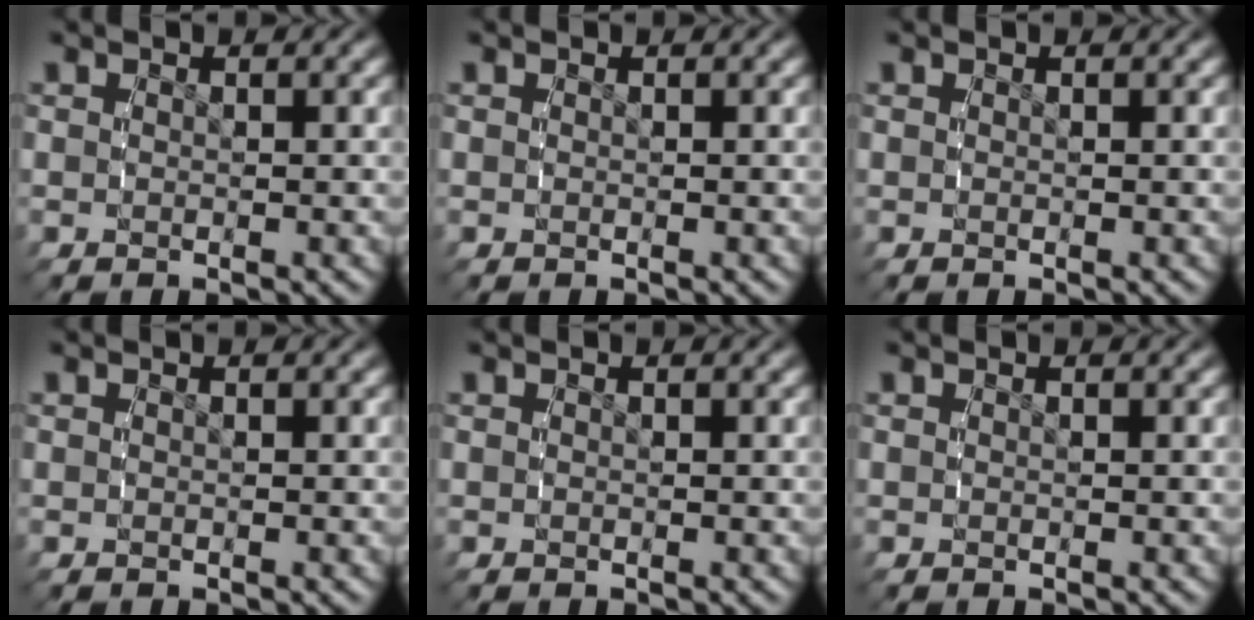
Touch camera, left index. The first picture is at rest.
{"total": 0.0}
{"total": 0.0}
{"total": 0.0}
{"total": 0.0}
{"total": 0.0}